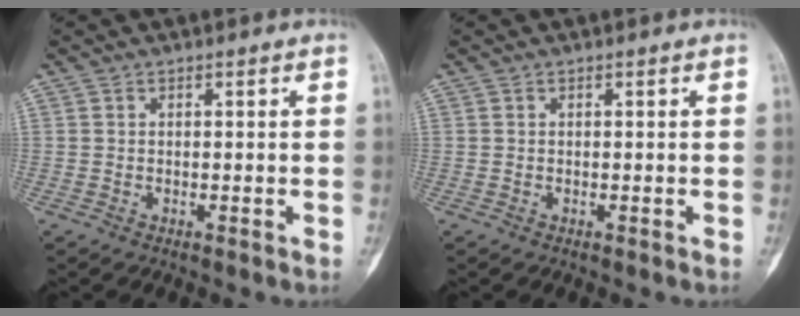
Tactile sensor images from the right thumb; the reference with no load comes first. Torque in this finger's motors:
{"motor_torque": [0.25, 0.25, 0.10, -0.11, 0.05]}